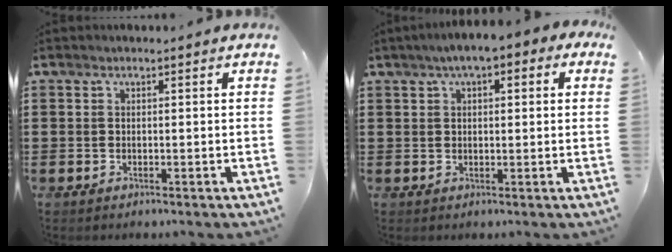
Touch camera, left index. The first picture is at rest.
{"total": 3.6, "force": [2.0, 1.3, 2.7], "torque": [-0.059, 0.007, 0.033]}